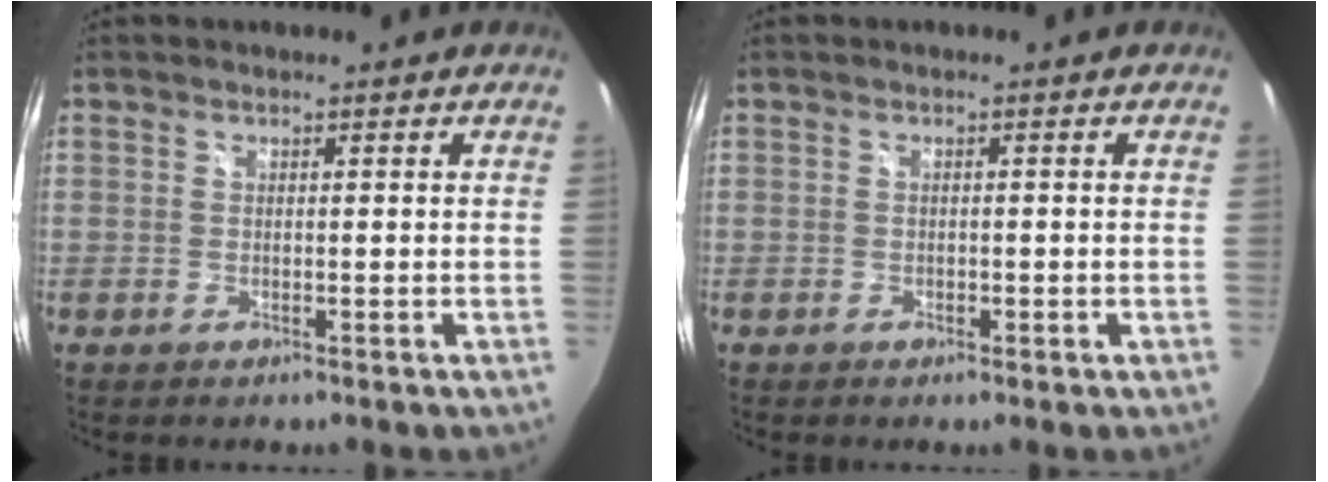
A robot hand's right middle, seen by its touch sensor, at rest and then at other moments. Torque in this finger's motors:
{"motor_torque": [-0.30, -0.09, -0.02, -0.01]}